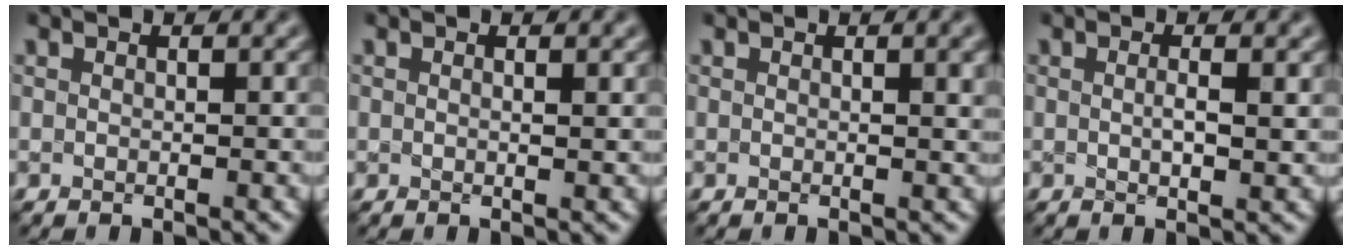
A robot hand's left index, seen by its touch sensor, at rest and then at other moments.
{"total": 0.6, "force": [0.3, 0.2, 0.5], "torque": [-0.010, -0.001, 0.004]}
{"total": 2.2, "force": [0.9, 0.8, 1.8], "torque": [-0.014, 0.003, 0.011]}
{"total": 1.8, "force": [0.2, 0.4, 1.8], "torque": [-0.032, -0.003, 0.005]}